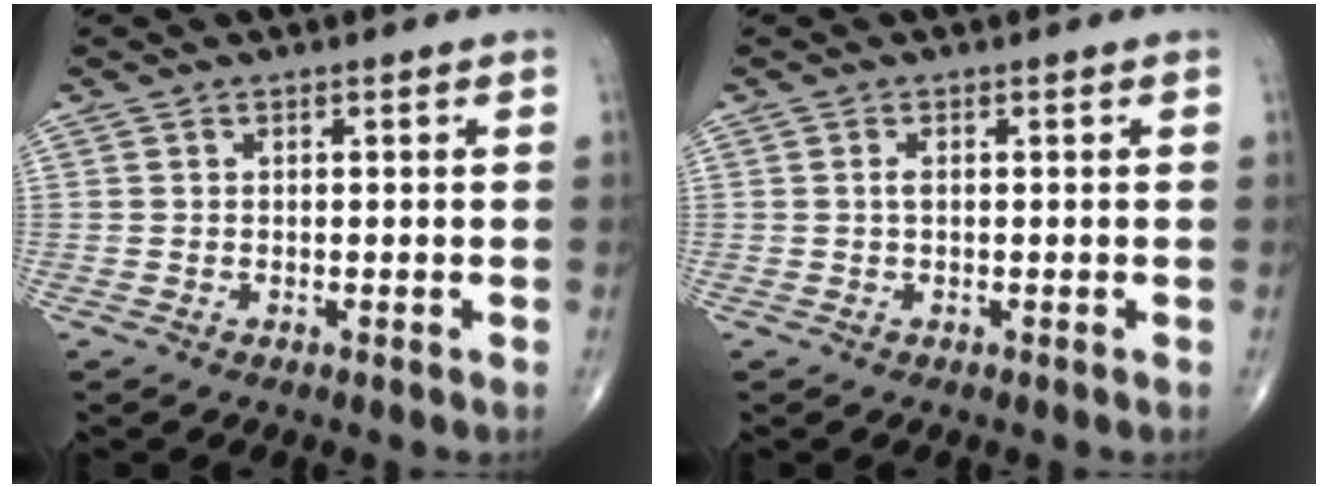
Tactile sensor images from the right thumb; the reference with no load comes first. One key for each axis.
{"total": 0.8, "fx": 0.0, "fy": 0.3, "fz": 0.7, "tx": -0.017, "ty": -0.001, "tz": -0.002}